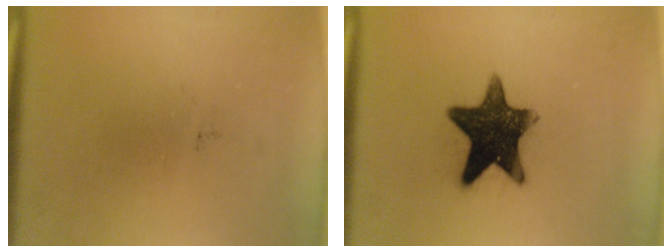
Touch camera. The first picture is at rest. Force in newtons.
{"total": 14.1}